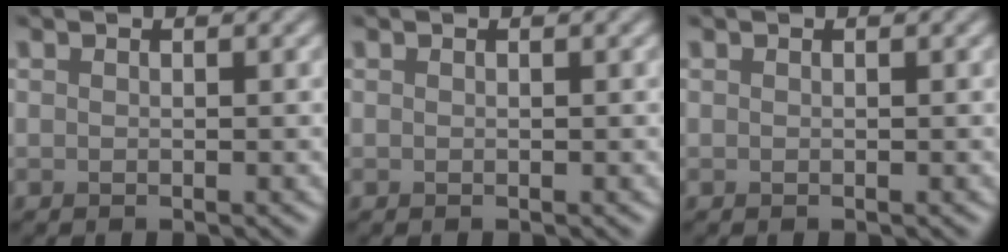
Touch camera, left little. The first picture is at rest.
{"total": 0.0}
{"total": 0.0}